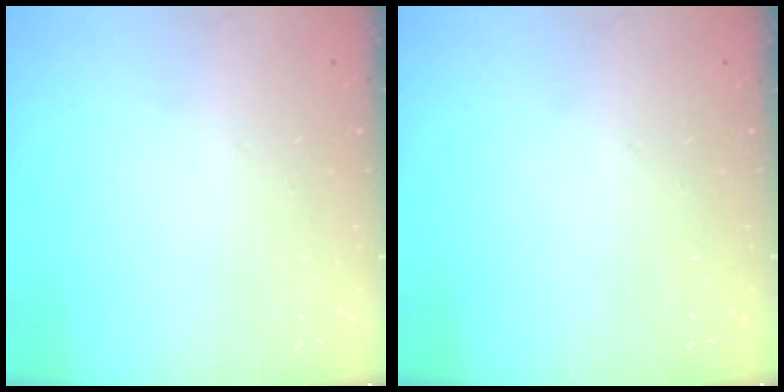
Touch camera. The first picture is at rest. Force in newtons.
{"total": 0.0}